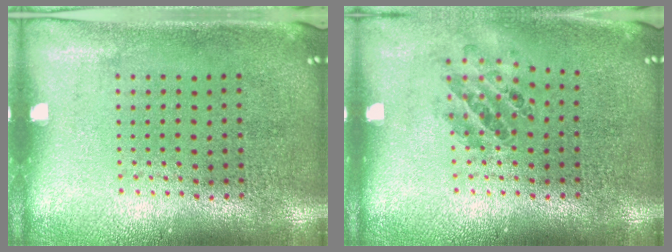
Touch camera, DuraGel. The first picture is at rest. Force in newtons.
{"total": 0.8, "press": 0.8, "slide": 0.1}